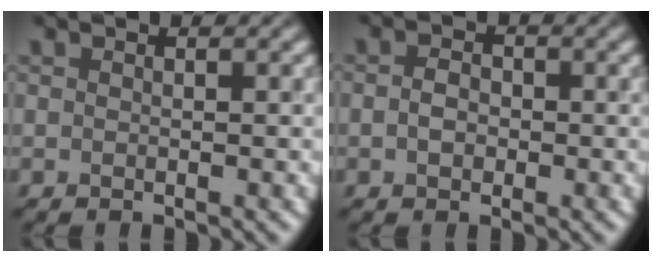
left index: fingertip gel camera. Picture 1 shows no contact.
{"total": 1.9, "force": [-0.3, 1.5, 1.2], "torque": [-0.020, 0.001, -0.012]}